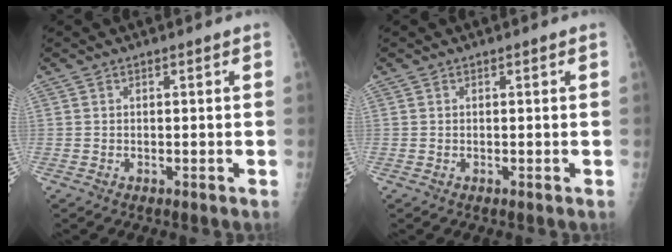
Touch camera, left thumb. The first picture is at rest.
{"total": 0.0}